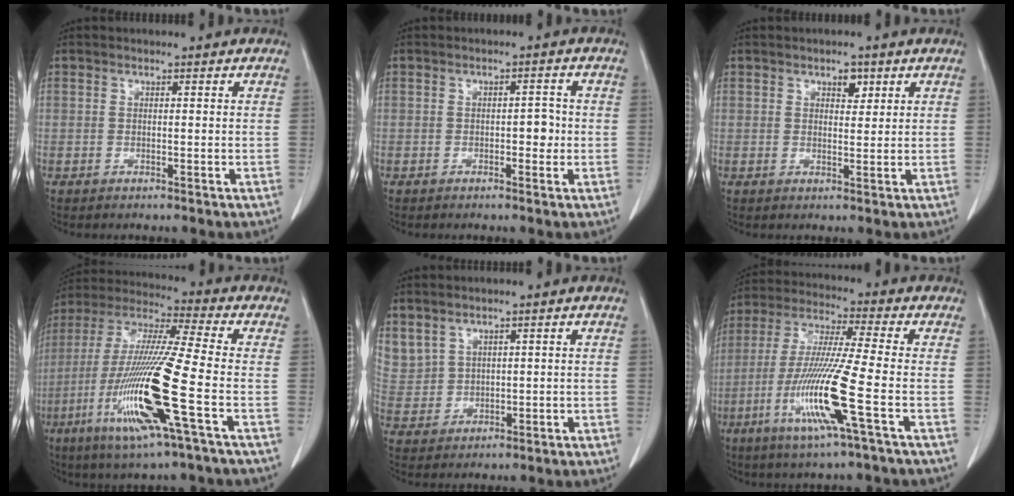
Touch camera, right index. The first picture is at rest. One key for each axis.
{"total": 2.3, "fx": -0.4, "fy": 1.2, "fz": 1.9, "tx": -0.020, "ty": 0.004, "tz": -0.005}
{"total": 2.4, "fx": 1.3, "fy": 1.2, "fz": 1.5, "tx": -0.020, "ty": -0.002, "tz": 0.020}
{"total": 18.1, "fx": -5.8, "fy": -0.2, "fz": 17.1, "tx": -0.359, "ty": -0.024, "tz": -0.117}
{"total": 7.9, "fx": 4.9, "fy": 5.7, "fz": 2.6, "tx": -0.080, "ty": 0.013, "tz": 0.122}
{"total": 14.2, "fx": -4.7, "fy": -1.0, "fz": 13.4, "tx": -0.274, "ty": -0.023, "tz": -0.097}